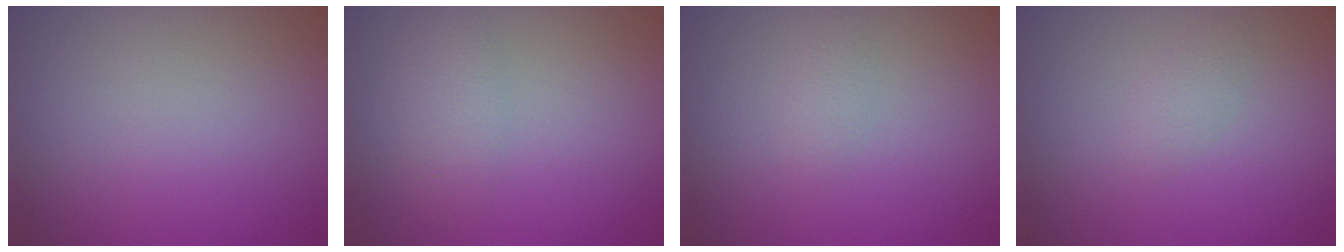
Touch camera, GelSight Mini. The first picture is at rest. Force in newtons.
{"total": 2.2, "press": 2.2, "slide": 0.1}
{"total": 1.1, "press": 1.1, "slide": 0.0}
{"total": 1.2, "press": 1.2, "slide": 0.1}